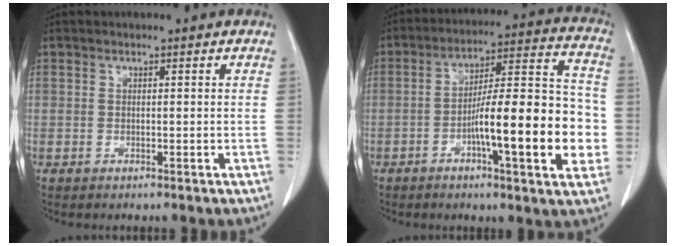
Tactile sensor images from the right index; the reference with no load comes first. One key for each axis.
{"total": 17.5, "fx": -4.1, "fy": 2.8, "fz": 16.7, "tx": -0.248, "ty": 0.017, "tz": -0.062}